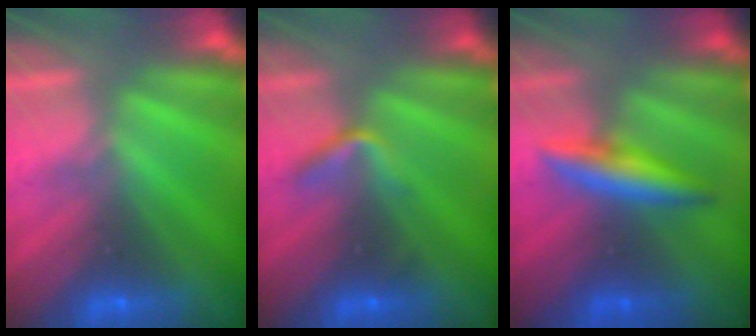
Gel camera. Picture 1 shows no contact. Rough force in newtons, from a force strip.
{"total": 2.2}
{"total": 2.8}